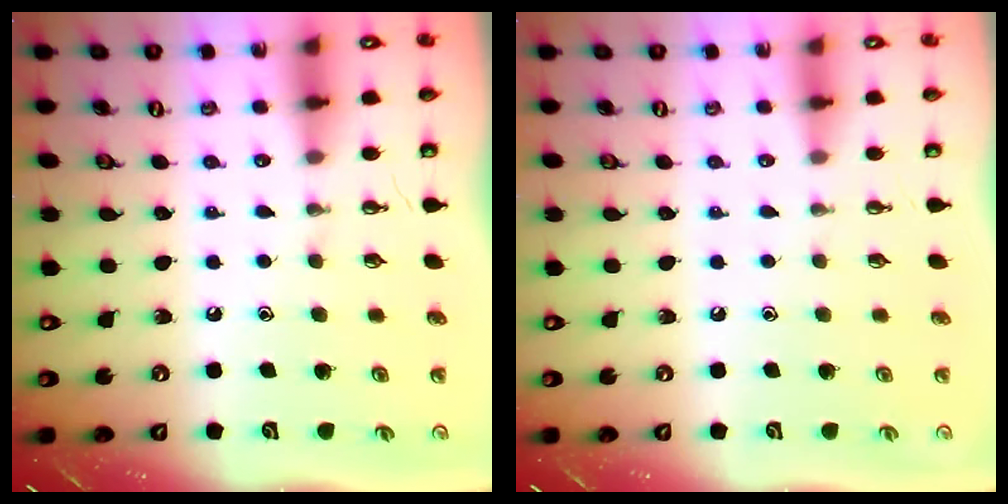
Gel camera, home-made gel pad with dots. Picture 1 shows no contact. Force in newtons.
{"total": 0.0}